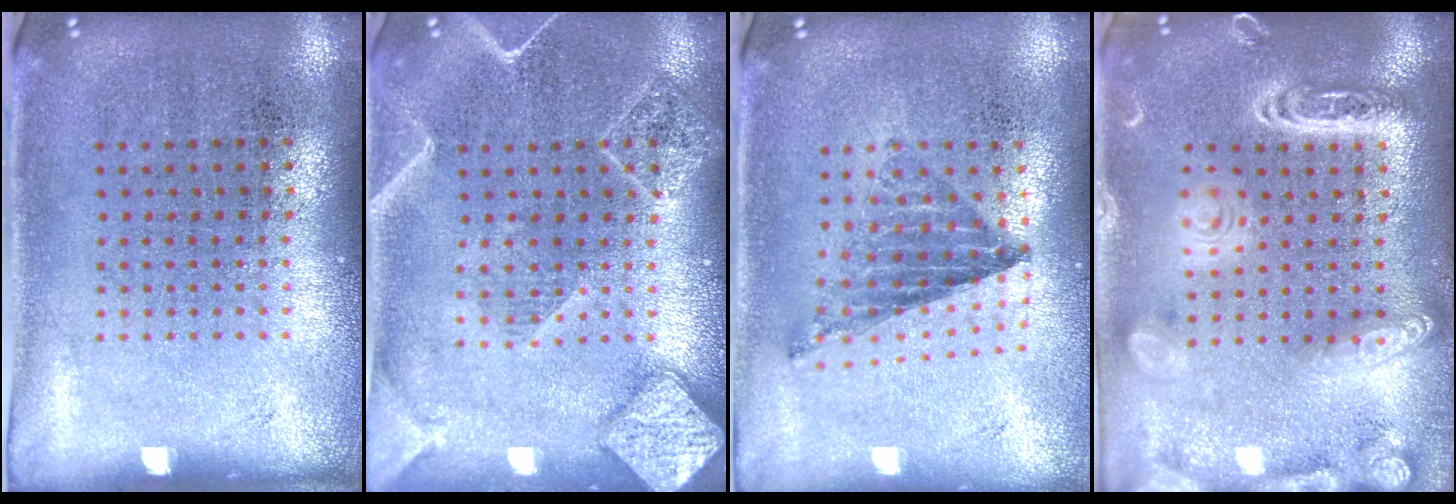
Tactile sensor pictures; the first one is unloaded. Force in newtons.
{"total": 2.1, "press": 2.1, "slide": 0.2}
{"total": 0.9, "press": 0.9, "slide": 0.1}
{"total": 3.9, "press": 3.9, "slide": 0.3}